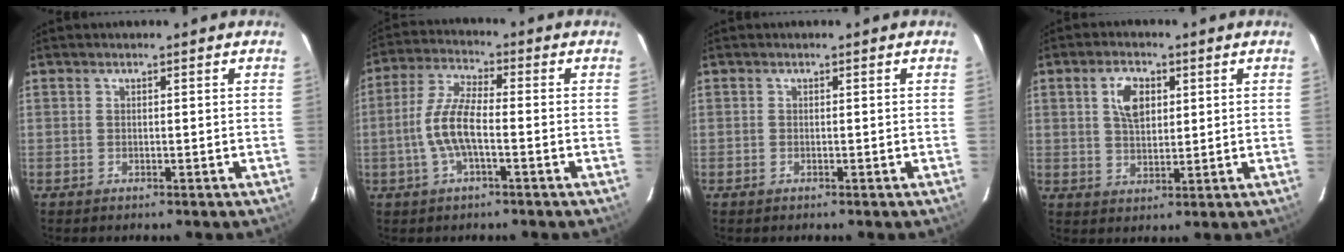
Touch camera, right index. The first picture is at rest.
{"total": 8.1, "force": [-2.1, 2.3, 7.5], "torque": [-0.161, 0.005, -0.041]}
{"total": 0.0}
{"total": 5.9, "force": [2.0, 3.4, 4.4], "torque": [-0.079, 0.011, 0.039]}